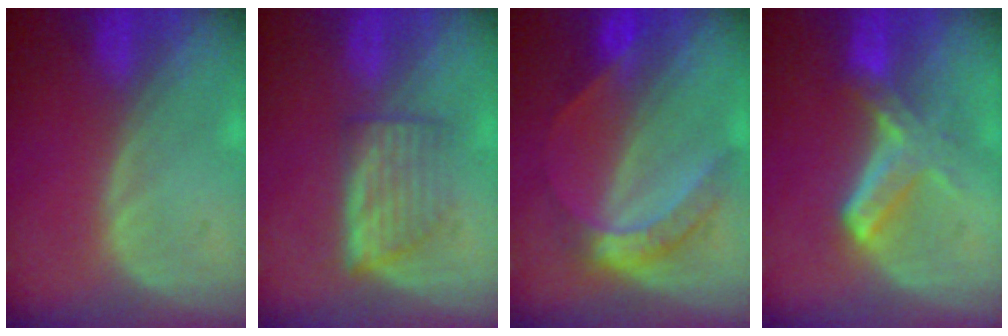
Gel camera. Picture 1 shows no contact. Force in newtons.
{"total": 5.0, "press": 4.9, "slide": 1.2}
{"total": 6.7, "press": 5.5, "slide": 3.9}
{"total": 5.6, "press": 5.3, "slide": 1.8}